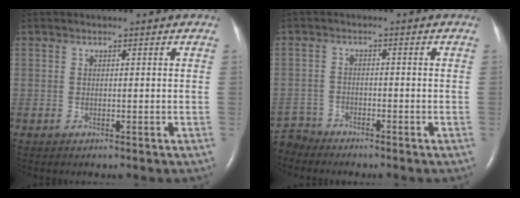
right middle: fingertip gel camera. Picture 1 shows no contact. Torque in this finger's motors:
{"motor_torque": [-0.01, -0.11, -0.05, -0.06]}